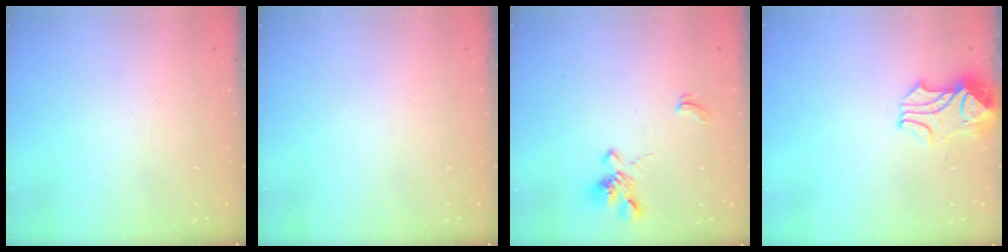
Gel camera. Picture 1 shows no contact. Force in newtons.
{"total": 0.0}
{"total": 2.4, "press": 2.0, "slide": 1.2}
{"total": 2.4, "press": 2.2, "slide": 1.0}